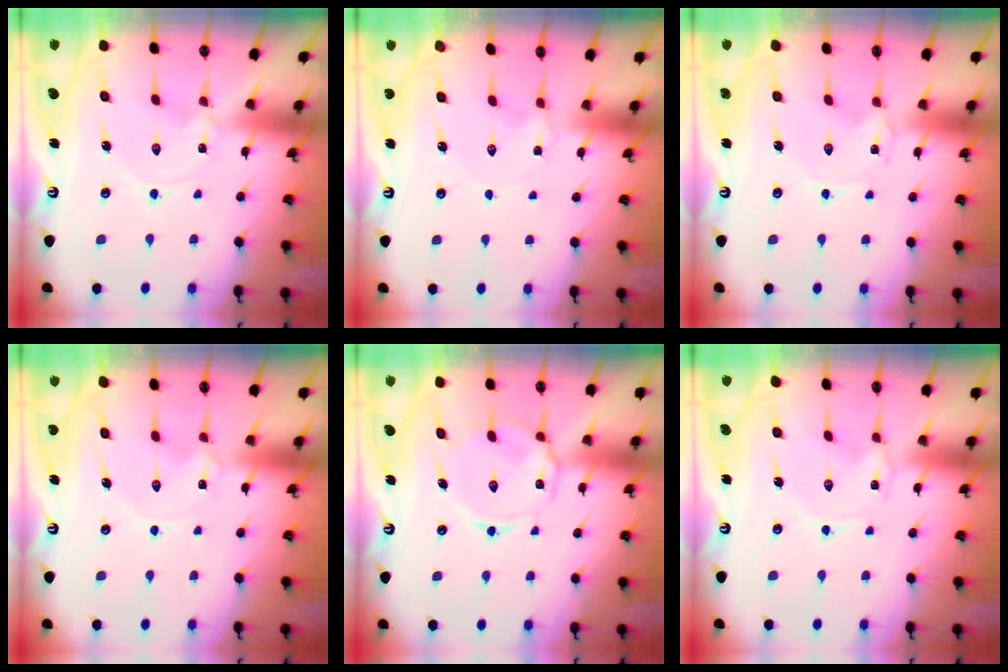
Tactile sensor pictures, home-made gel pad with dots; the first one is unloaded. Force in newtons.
{"total": 1.4, "press": 1.4, "slide": 0.3}
{"total": 0.0}
{"total": 1.1, "press": 1.1, "slide": 0.2}
{"total": 9.6, "press": 9.6, "slide": 0.8}
{"total": 0.6, "press": 0.6, "slide": 0.1}